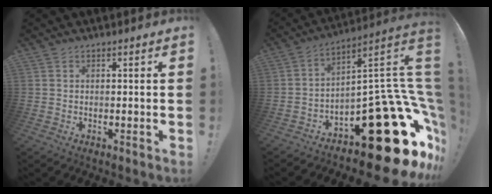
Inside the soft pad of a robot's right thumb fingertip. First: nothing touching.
{"total": 26.6, "force": [-12.0, 11.1, 21.0], "torque": [-0.211, 0.045, -0.176]}